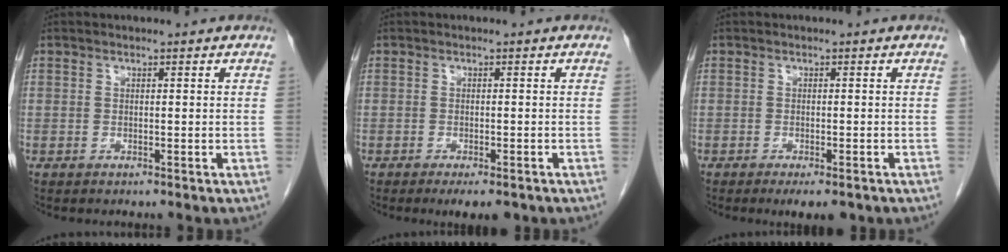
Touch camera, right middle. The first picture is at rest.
{"total": 4.2, "force": [-3.0, 1.3, 2.7], "torque": [-0.031, -0.005, -0.038]}
{"total": 3.9, "force": [-2.7, 1.2, 2.6], "torque": [-0.030, -0.005, -0.034]}